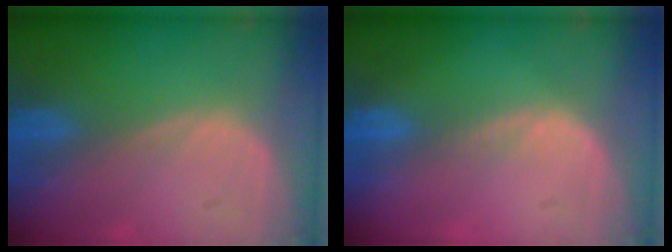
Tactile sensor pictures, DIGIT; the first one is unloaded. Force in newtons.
{"total": 1.5, "press": 1.0, "slide": 1.1}